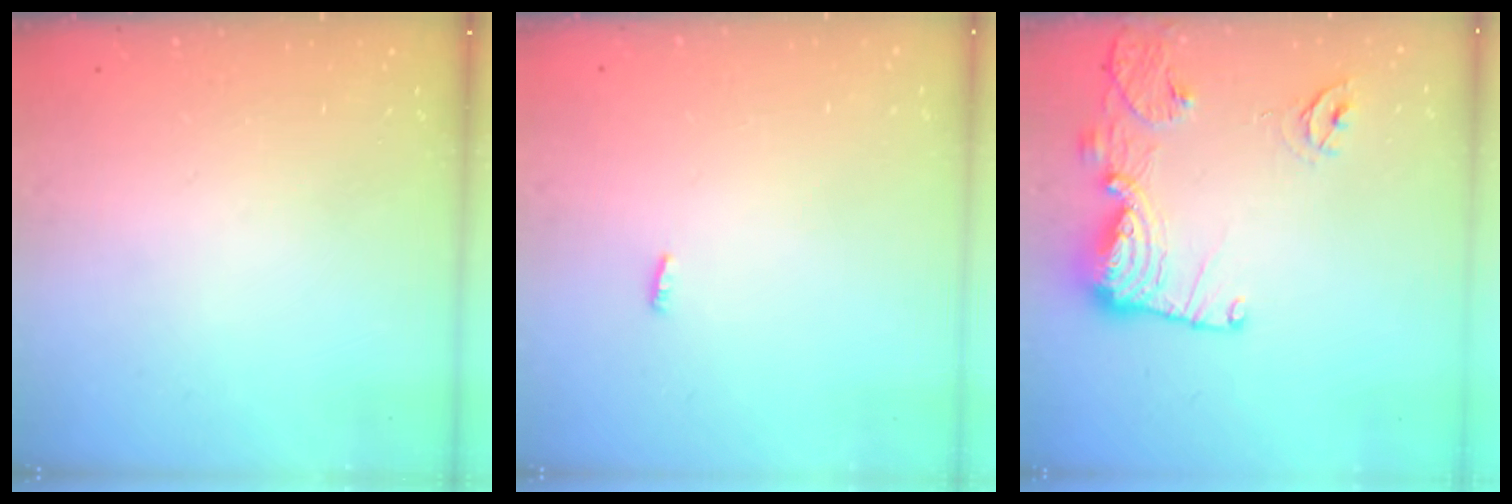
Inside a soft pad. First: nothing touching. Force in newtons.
{"total": 2.3, "press": 2.1, "slide": 0.8}
{"total": 14.3, "press": 14.2, "slide": 1.4}